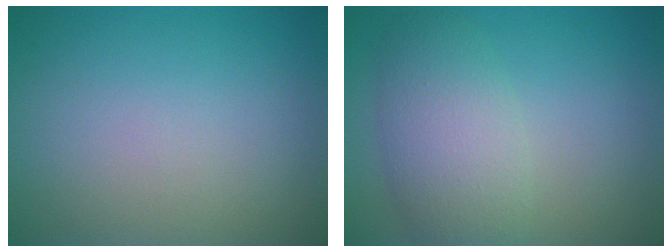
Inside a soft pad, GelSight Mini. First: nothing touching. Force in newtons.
{"total": 5.3, "press": 5.3, "slide": 0.1}